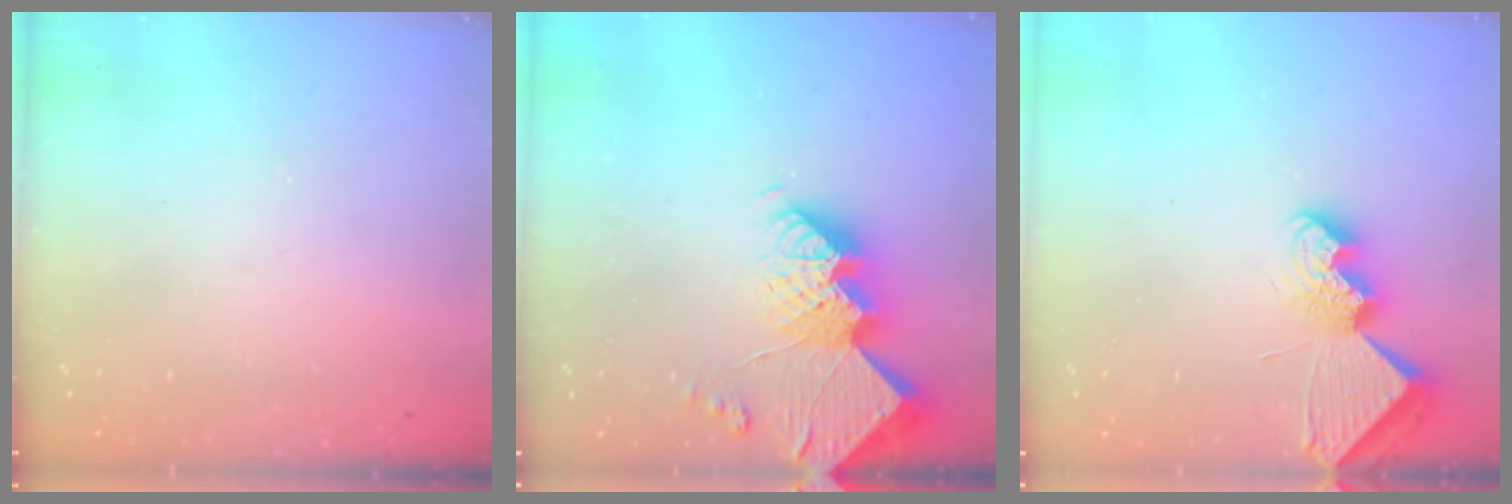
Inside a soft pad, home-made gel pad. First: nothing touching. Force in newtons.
{"total": 16.5, "press": 16.4, "slide": 1.4}
{"total": 8.3, "press": 8.2, "slide": 0.9}